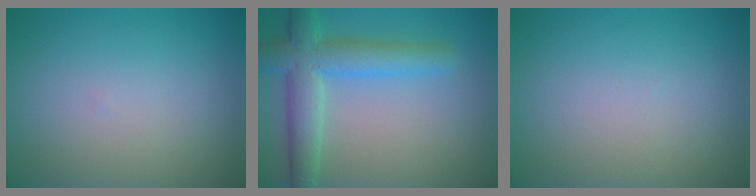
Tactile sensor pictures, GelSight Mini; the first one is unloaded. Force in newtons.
{"total": 5.8, "press": 5.8, "slide": 0.3}
{"total": 0.0}